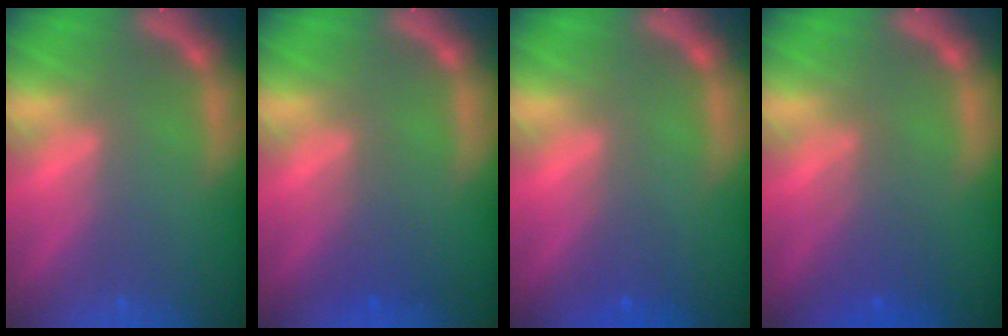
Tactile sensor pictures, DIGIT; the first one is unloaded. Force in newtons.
{"total": 2.0}
{"total": 1.5}
{"total": 3.0}